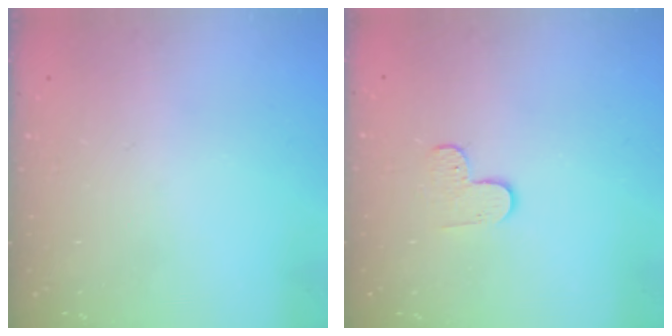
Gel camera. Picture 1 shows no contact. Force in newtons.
{"total": 3.5, "press": 3.5, "slide": 0.4}